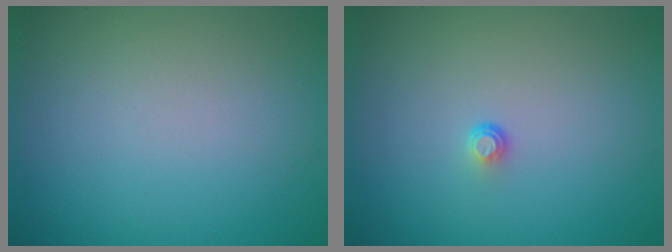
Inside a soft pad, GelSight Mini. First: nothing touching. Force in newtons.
{"total": 0.7, "press": 0.4, "slide": 0.6}